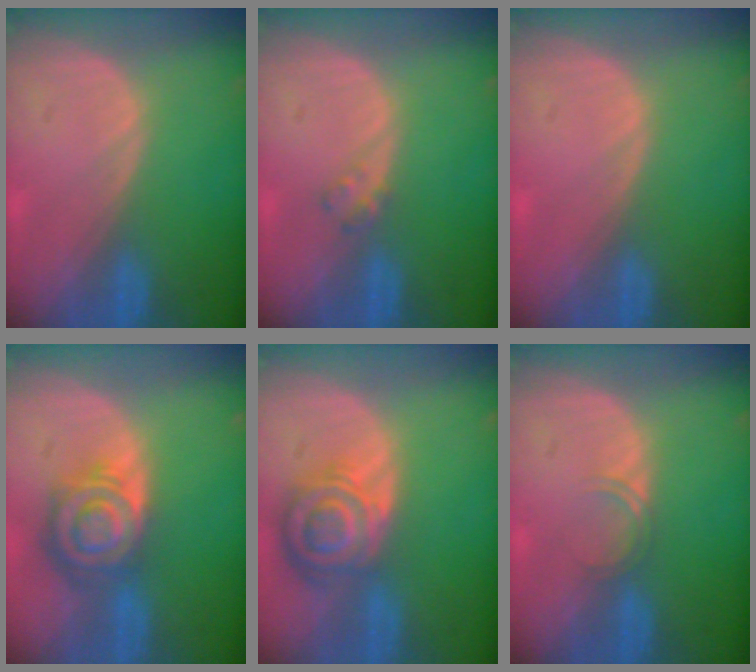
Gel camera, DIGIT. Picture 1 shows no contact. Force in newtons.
{"total": 1.6, "press": 1.6, "slide": 0.2}
{"total": 0.5, "press": 0.0, "slide": 0.5}
{"total": 8.5, "press": 7.4, "slide": 4.3}
{"total": 8.2, "press": 7.2, "slide": 4.0}
{"total": 1.7, "press": 1.7, "slide": 0.3}